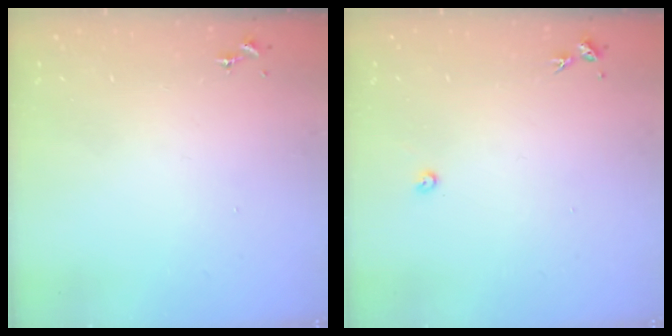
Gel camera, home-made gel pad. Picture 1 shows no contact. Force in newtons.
{"total": 2.4, "press": 2.4, "slide": 0.3}